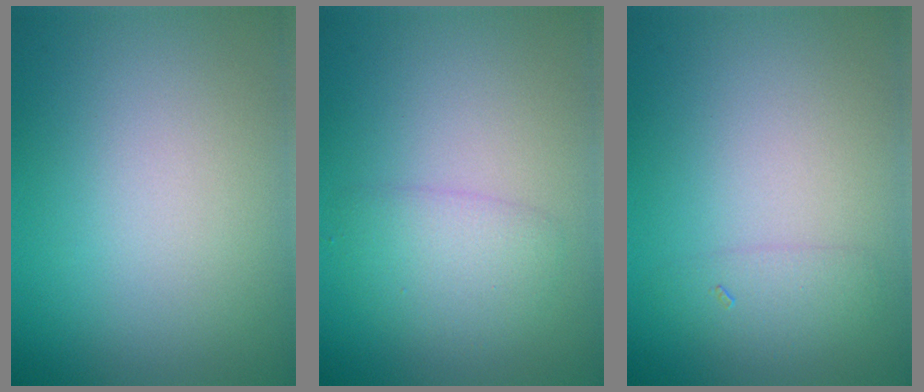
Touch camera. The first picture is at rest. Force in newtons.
{"total": 2.6, "press": 2.6, "slide": 0.1}
{"total": 1.6, "press": 1.6, "slide": 0.1}